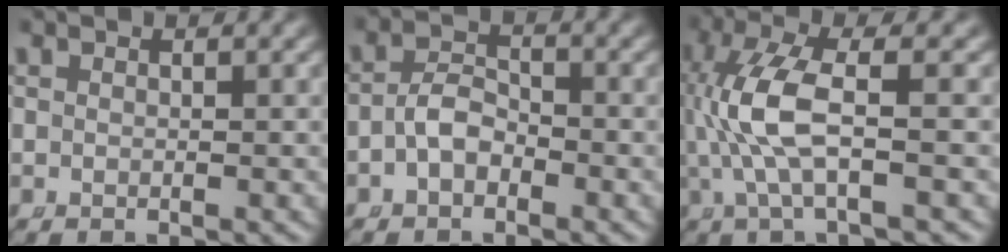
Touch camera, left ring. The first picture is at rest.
{"total": 2.9, "force": [-1.5, 1.8, 1.6], "torque": [-0.033, -0.009, -0.022]}
{"total": 5.4, "force": [0.1, 1.5, 5.1], "torque": [-0.123, 0.001, 0.006]}